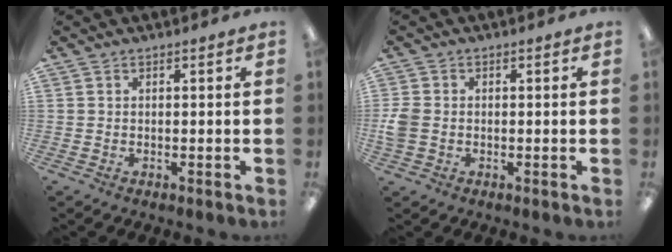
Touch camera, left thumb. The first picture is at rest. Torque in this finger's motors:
{"motor_torque": [-0.26, 0.46, 0.21, -0.22, 0.03]}